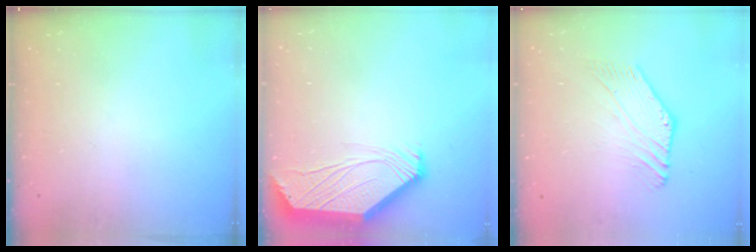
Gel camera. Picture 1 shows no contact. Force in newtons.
{"total": 2.6, "press": 2.6, "slide": 0.5}
{"total": 4.2, "press": 4.1, "slide": 0.9}